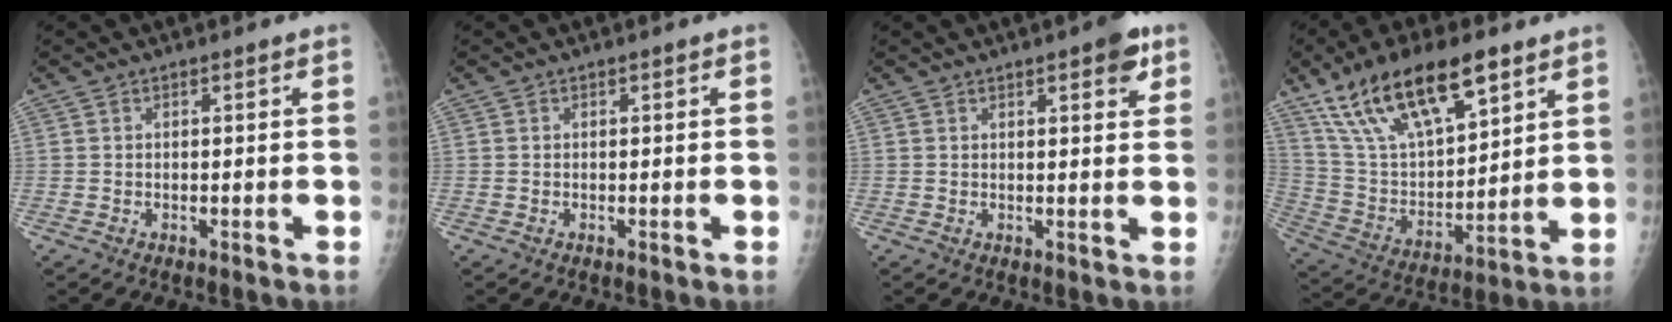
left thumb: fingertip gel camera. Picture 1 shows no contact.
{"total": 0.0}
{"total": 4.7, "force": [2.6, 1.5, 3.6], "torque": [-0.035, -0.008, 0.027]}
{"total": 21.9, "force": [13.3, 8.9, 15.0], "torque": [-0.245, -0.037, 0.255]}